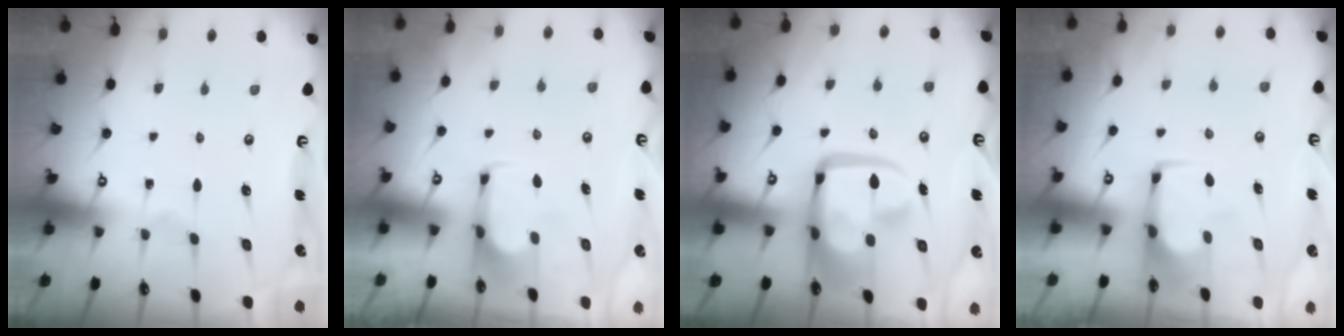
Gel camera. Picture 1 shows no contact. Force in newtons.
{"total": 2.1, "press": 1.9, "slide": 0.8}
{"total": 16.0, "press": 15.8, "slide": 2.1}
{"total": 1.0, "press": 1.0, "slide": 0.1}